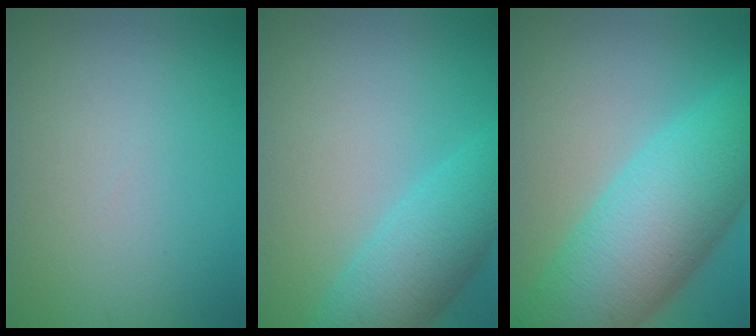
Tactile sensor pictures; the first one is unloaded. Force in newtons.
{"total": 6.0, "press": 6.0, "slide": 0.3}
{"total": 12.5, "press": 12.5, "slide": 0.3}